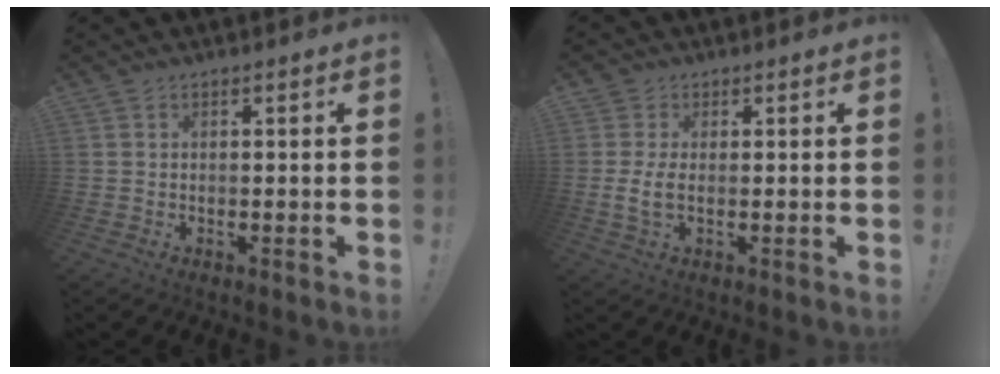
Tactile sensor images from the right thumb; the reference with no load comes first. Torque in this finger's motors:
{"motor_torque": [1.41, 1.42, 0.43, 0.39, 0.24]}